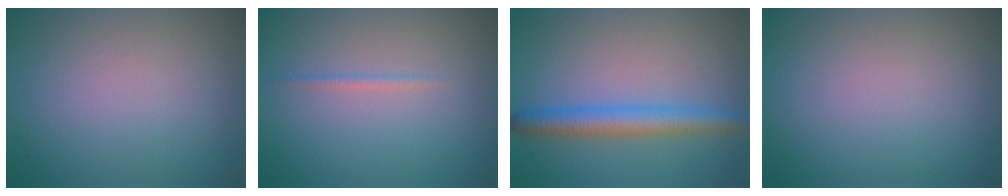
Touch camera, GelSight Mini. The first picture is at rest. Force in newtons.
{"total": 0.7, "press": 0.7, "slide": 0.1}
{"total": 3.7, "press": 3.7, "slide": 0.2}
{"total": 0.0}